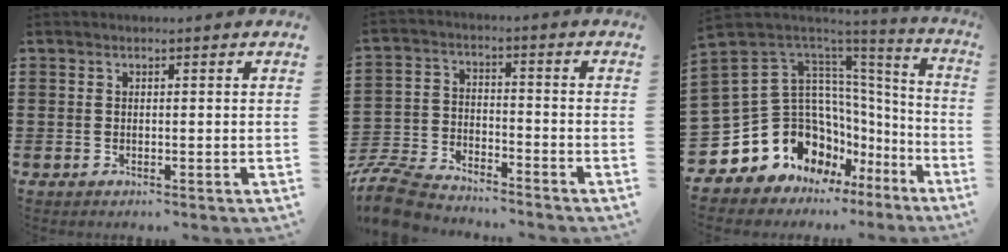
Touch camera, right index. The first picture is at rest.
{"total": 7.6, "force": [-7.3, 1.4, 1.5], "torque": [-0.056, 0.009, -0.151]}
{"total": 13.4, "force": [-3.9, 11.3, 6.1], "torque": [-0.187, -0.019, -0.055]}